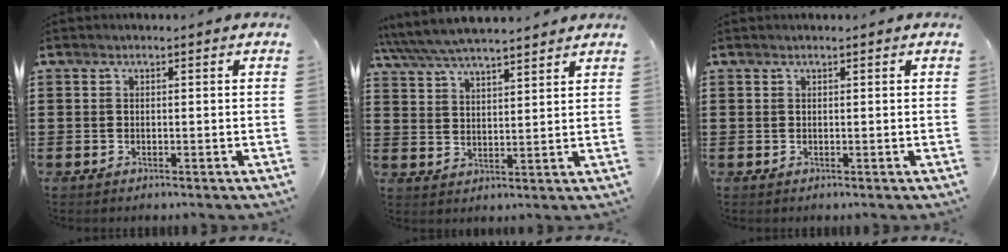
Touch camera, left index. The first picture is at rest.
{"total": 5.6, "force": [5.2, 0.7, 1.8], "torque": [-0.054, -0.022, 0.093]}
{"total": 0.0}